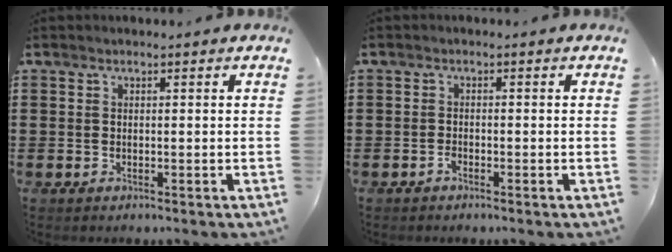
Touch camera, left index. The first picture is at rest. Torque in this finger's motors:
{"motor_torque": [-0.11, 0.12, 0.00, 0.02]}